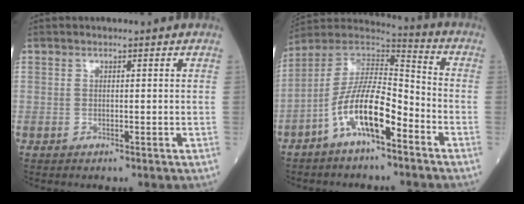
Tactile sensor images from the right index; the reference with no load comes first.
{"total": 12.7, "force": [-6.0, 3.5, 10.6], "torque": [-0.198, 0.016, -0.112]}